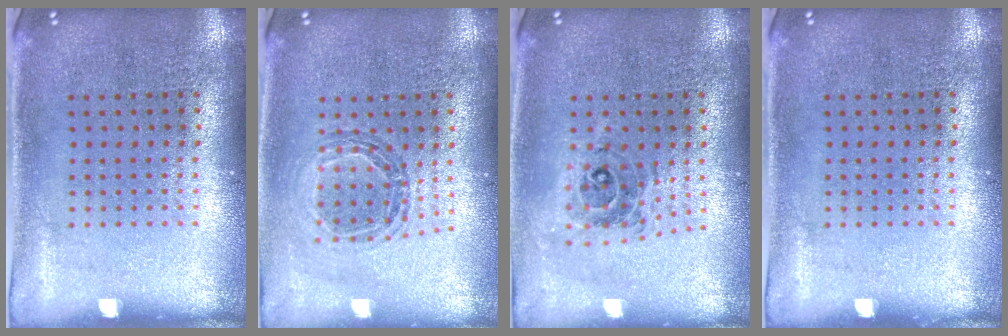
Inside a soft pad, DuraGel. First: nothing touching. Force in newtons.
{"total": 0.5, "press": 0.5, "slide": 0.0}
{"total": 0.7, "press": 0.7, "slide": 0.1}
{"total": 0.0}